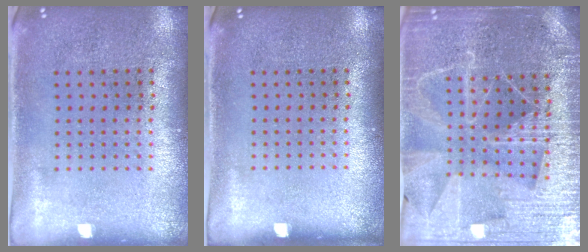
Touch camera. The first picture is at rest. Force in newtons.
{"total": 0.0}
{"total": 4.9, "press": 4.5, "slide": 2.0}